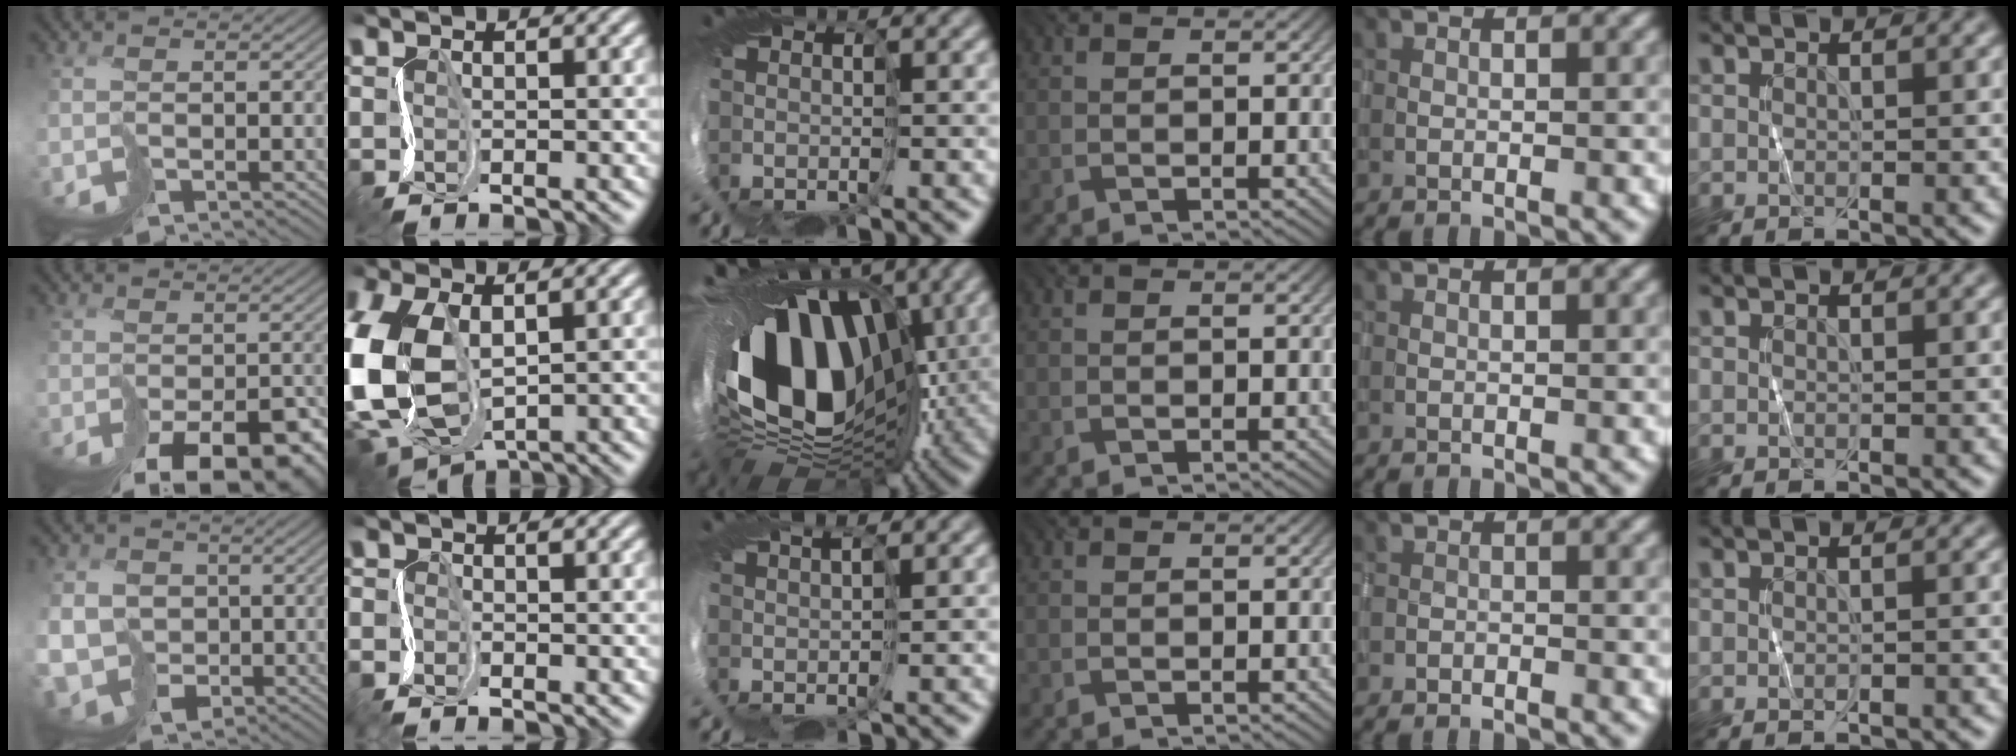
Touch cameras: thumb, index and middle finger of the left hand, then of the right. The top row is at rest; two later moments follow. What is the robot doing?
{"motion": "cut", "object": "wrapping paper"}